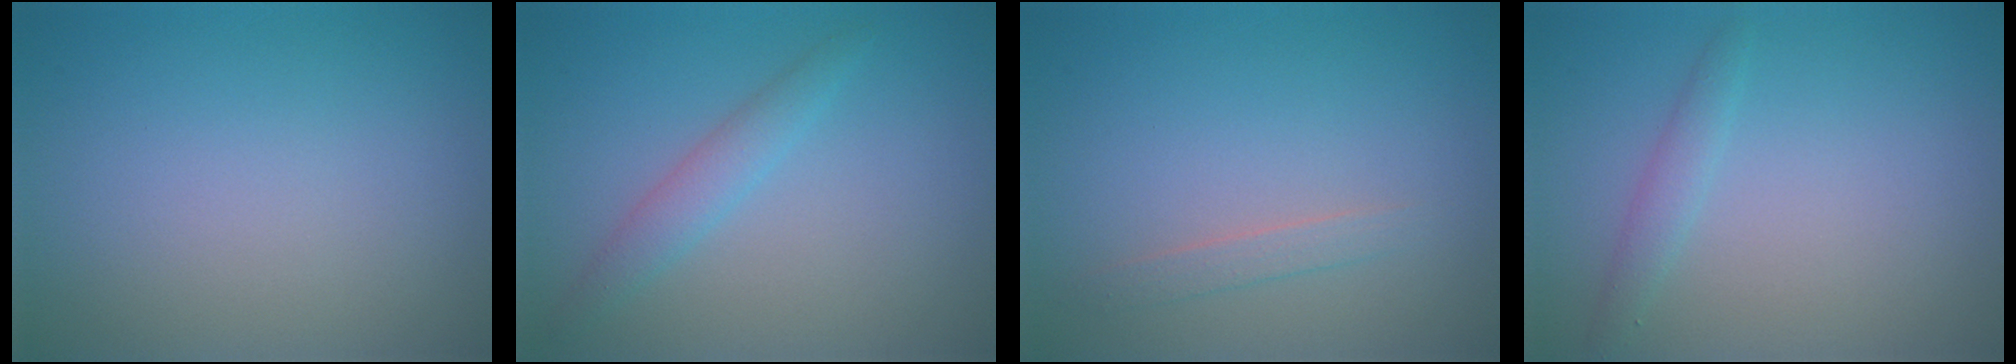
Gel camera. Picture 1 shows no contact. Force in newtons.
{"total": 2.0, "press": 2.0, "slide": 0.1}
{"total": 1.2, "press": 1.2, "slide": 0.1}
{"total": 1.3, "press": 1.3, "slide": 0.1}